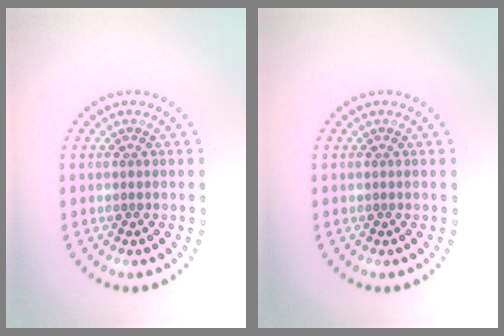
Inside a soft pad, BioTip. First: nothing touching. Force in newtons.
{"total": 0.0}